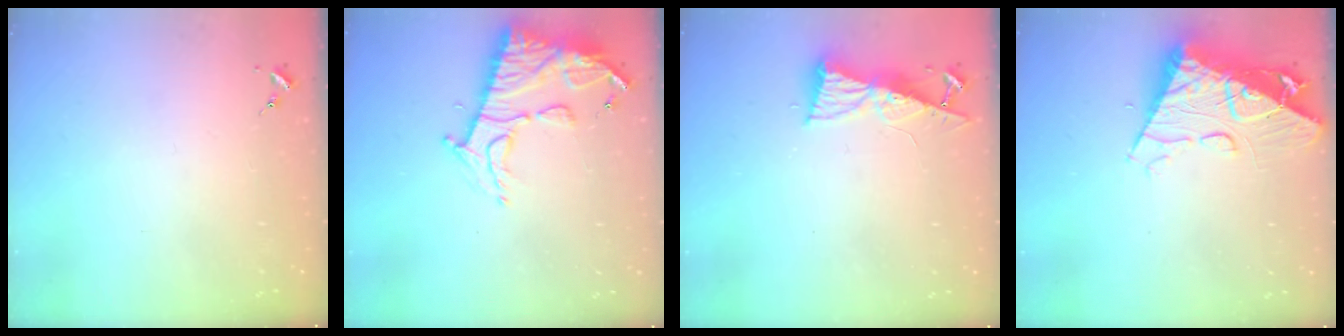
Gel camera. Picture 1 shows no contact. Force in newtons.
{"total": 14.4, "press": 14.3, "slide": 1.6}
{"total": 8.6, "press": 8.5, "slide": 1.1}
{"total": 14.5, "press": 14.5, "slide": 1.5}